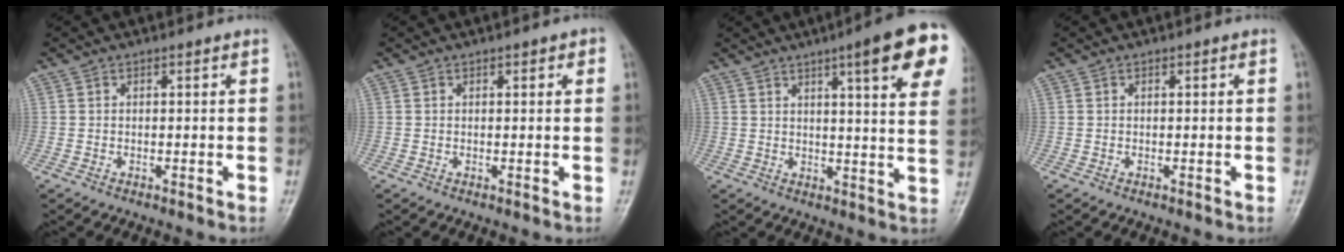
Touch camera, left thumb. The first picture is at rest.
{"total": 1.6, "force": [0.7, 0.7, 1.3], "torque": [-0.011, 0.001, 0.007]}
{"total": 16.3, "force": [7.9, 2.7, 14.0], "torque": [-0.160, -0.026, 0.094]}
{"total": 0.0}